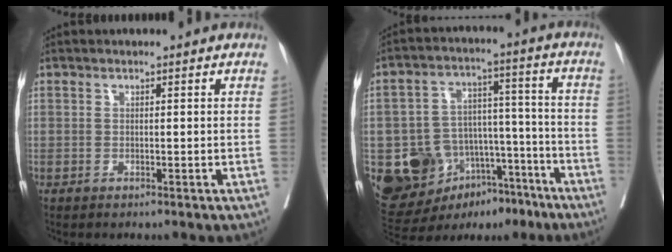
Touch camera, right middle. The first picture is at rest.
{"total": 16.7, "force": [-9.2, 10.0, 9.7], "torque": [-0.158, 0.043, -0.138]}